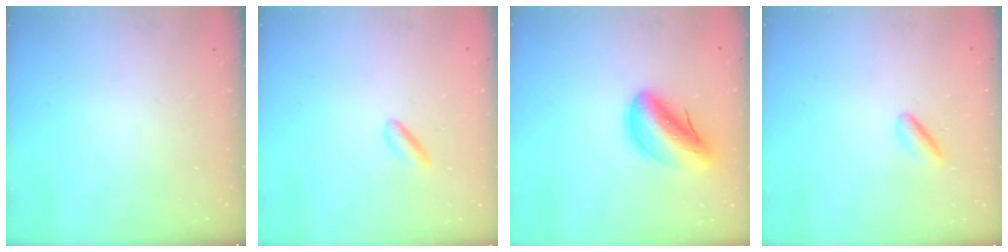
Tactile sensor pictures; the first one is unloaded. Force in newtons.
{"total": 1.8, "press": 1.6, "slide": 0.9}
{"total": 12.3, "press": 11.7, "slide": 3.7}
{"total": 2.8, "press": 2.6, "slide": 0.9}